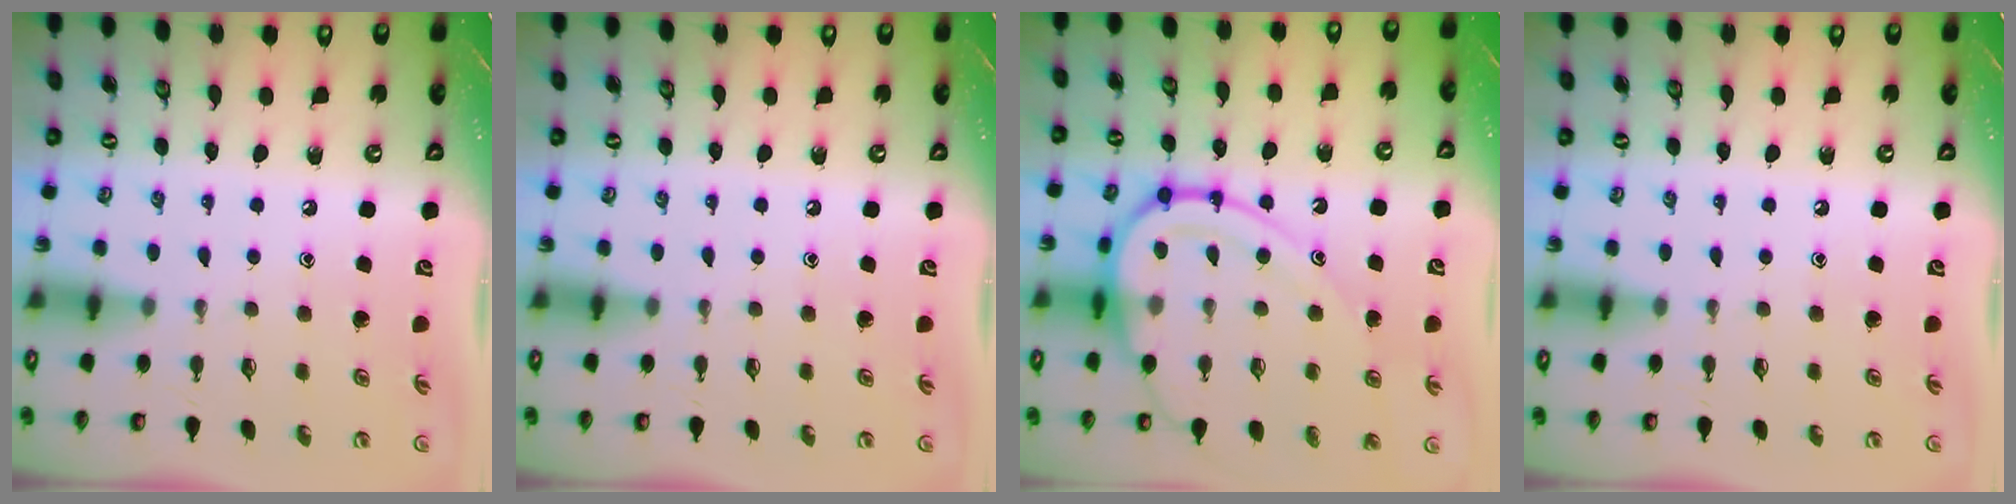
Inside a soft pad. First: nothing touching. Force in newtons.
{"total": 0.0}
{"total": 15.2, "press": 15.2, "slide": 1.0}
{"total": 0.0}